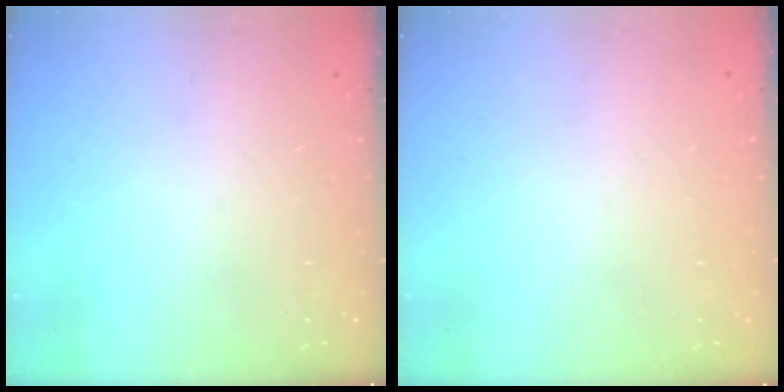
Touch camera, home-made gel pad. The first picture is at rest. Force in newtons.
{"total": 1.8, "press": 1.8, "slide": 0.1}